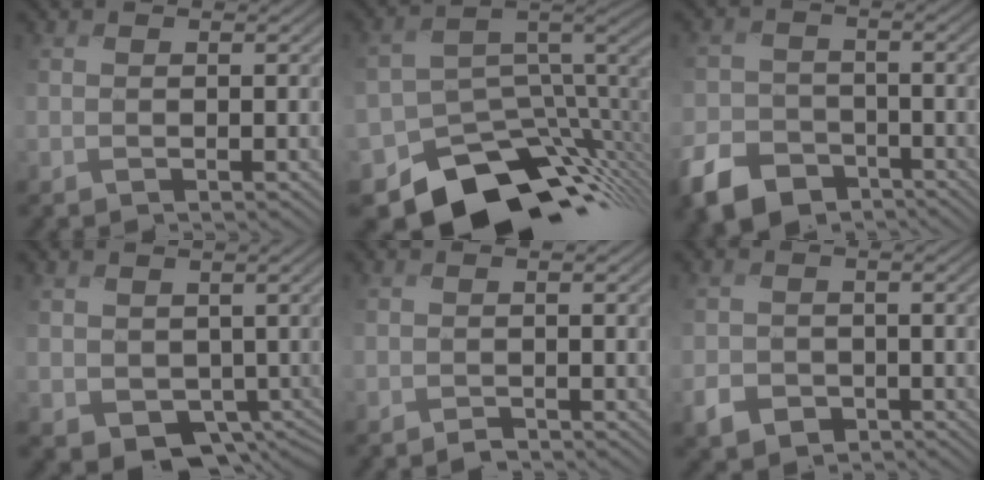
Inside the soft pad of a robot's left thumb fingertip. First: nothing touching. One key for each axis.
{"total": 12.4, "fx": -8.0, "fy": 7.3, "fz": 6.1, "tx": -0.121, "ty": -0.034, "tz": -0.115}
{"total": 7.0, "fx": -4.7, "fy": 4.3, "fz": 2.8, "tx": -0.065, "ty": -0.010, "tz": -0.097}
{"total": 5.0, "fx": -0.5, "fy": 4.2, "fz": 2.7, "tx": -0.070, "ty": -0.033, "tz": -0.004}
{"total": 1.1, "fx": -1.1, "fy": 0.1, "fz": 0.2, "tx": 0.001, "ty": 0.002, "tz": -0.025}
{"total": 3.2, "fx": -1.8, "fy": 2.4, "fz": 1.2, "tx": -0.024, "ty": -0.006, "tz": -0.037}